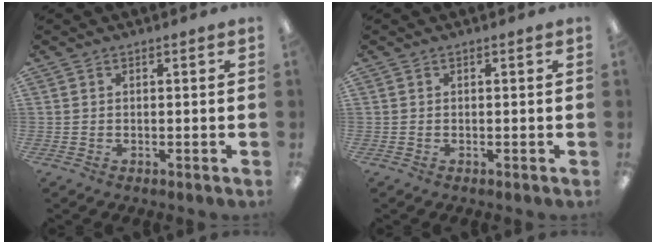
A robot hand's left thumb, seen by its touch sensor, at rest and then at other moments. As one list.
[{"total": 0.0}]